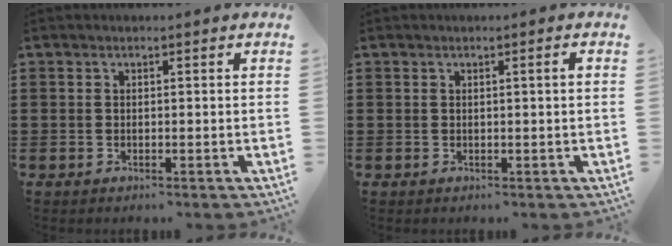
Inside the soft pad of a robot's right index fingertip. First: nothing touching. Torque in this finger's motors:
{"motor_torque": [0.31, -0.12, 0.00, 0.03]}